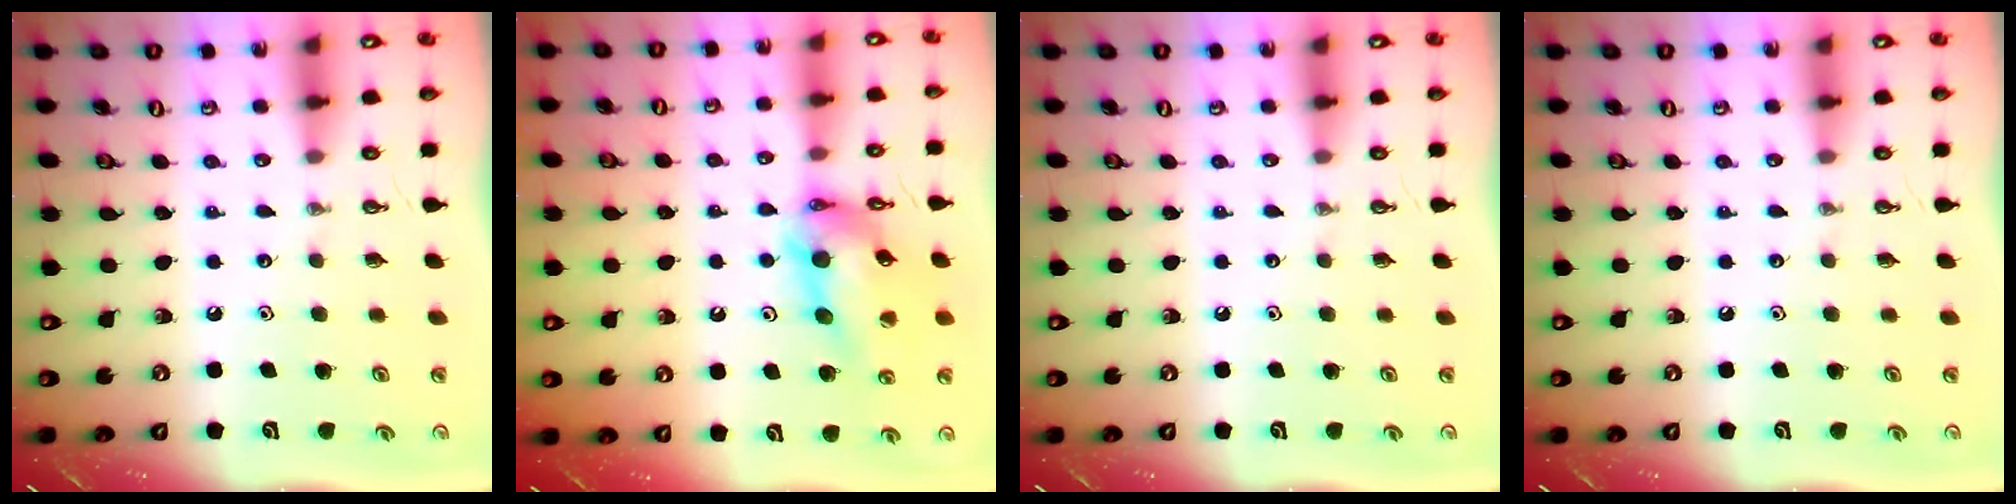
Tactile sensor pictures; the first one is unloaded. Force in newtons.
{"total": 15.1, "press": 15.0, "slide": 1.4}
{"total": 0.0}
{"total": 0.0}